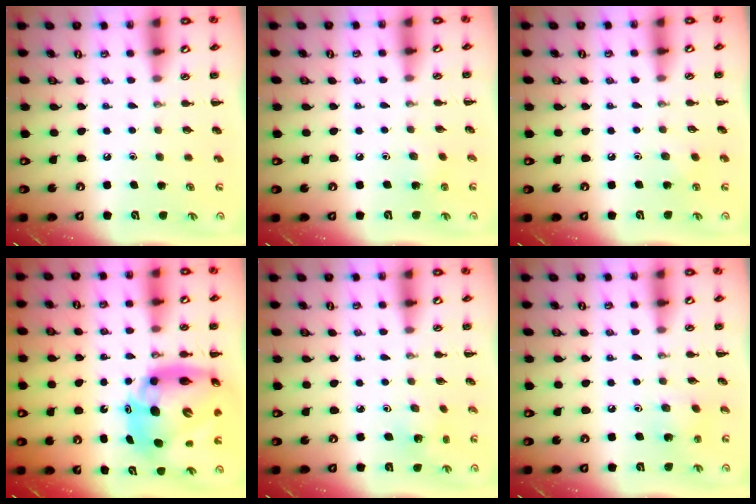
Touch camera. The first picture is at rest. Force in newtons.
{"total": 2.9, "press": 2.7, "slide": 1.0}
{"total": 2.6, "press": 2.5, "slide": 0.8}
{"total": 17.1, "press": 16.4, "slide": 5.0}
{"total": 2.3, "press": 2.2, "slide": 0.7}
{"total": 1.7, "press": 1.6, "slide": 0.7}